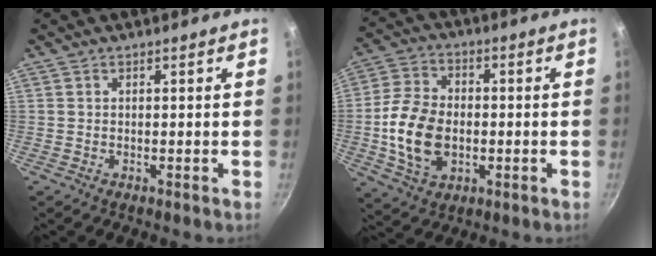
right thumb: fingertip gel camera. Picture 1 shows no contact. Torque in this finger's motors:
{"motor_torque": [-0.29, 0.94, 0.08, -0.01, 0.15]}